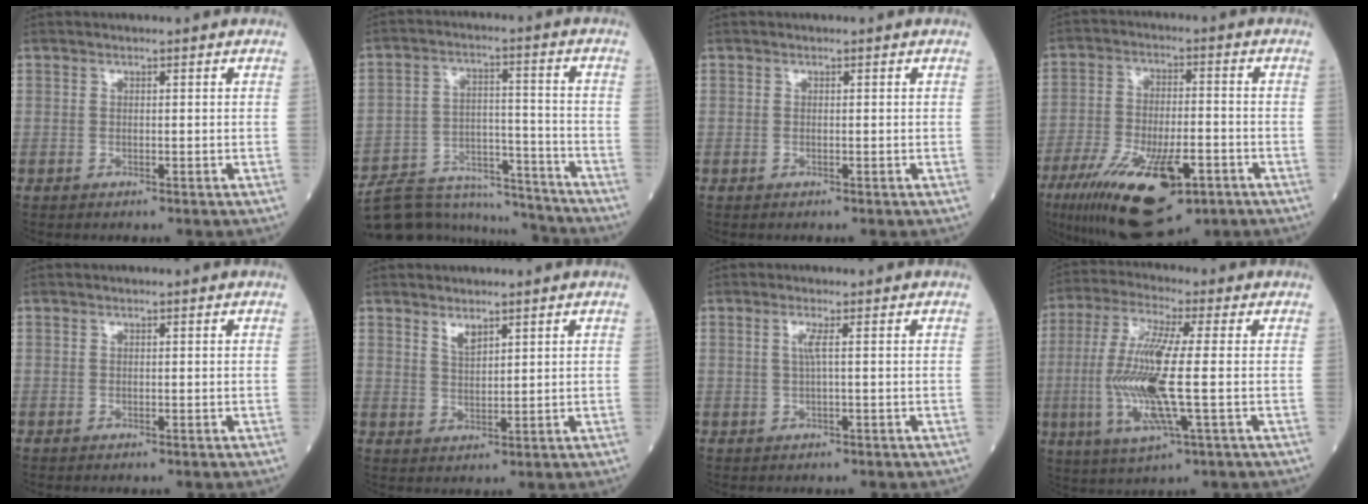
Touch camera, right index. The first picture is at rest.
{"total": 15.7, "force": [-15.1, 3.6, 2.3], "torque": [-0.037, 0.036, -0.231]}
{"total": 0.0}
{"total": 18.9, "force": [-10.0, 6.5, 14.6], "torque": [-0.279, -0.027, -0.161]}
{"total": 0.0}
{"total": 1.4, "force": [1.1, 0.5, 0.7], "torque": [-0.011, -0.003, 0.022]}
{"total": 1.7, "force": [0.3, -0.4, 1.6], "torque": [-0.036, 0.001, 0.004]}
{"total": 14.5, "force": [-1.8, 1.0, 14.4], "torque": [-0.314, -0.010, -0.038]}